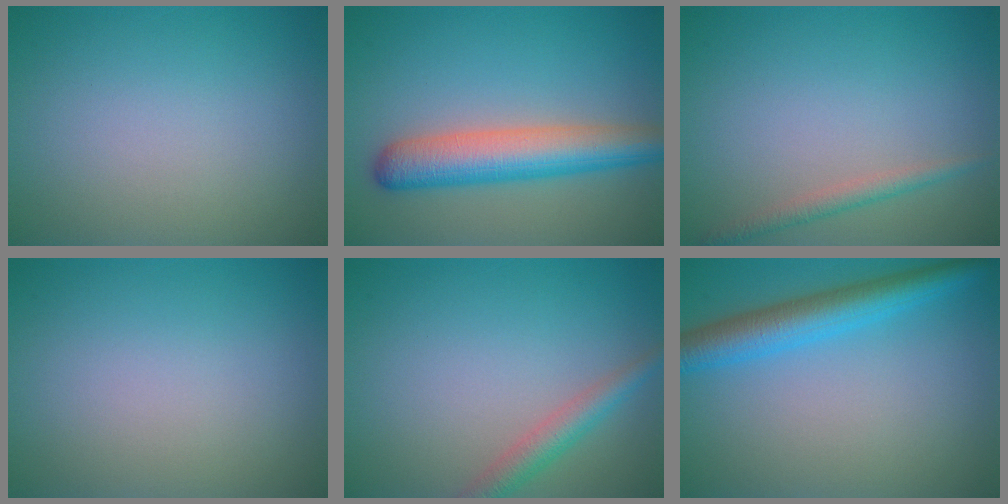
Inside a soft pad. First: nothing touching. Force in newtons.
{"total": 6.3, "press": 6.3, "slide": 0.2}
{"total": 1.6, "press": 1.6, "slide": 0.0}
{"total": 0.0}
{"total": 2.7, "press": 2.7, "slide": 0.1}
{"total": 4.9, "press": 4.9, "slide": 0.1}